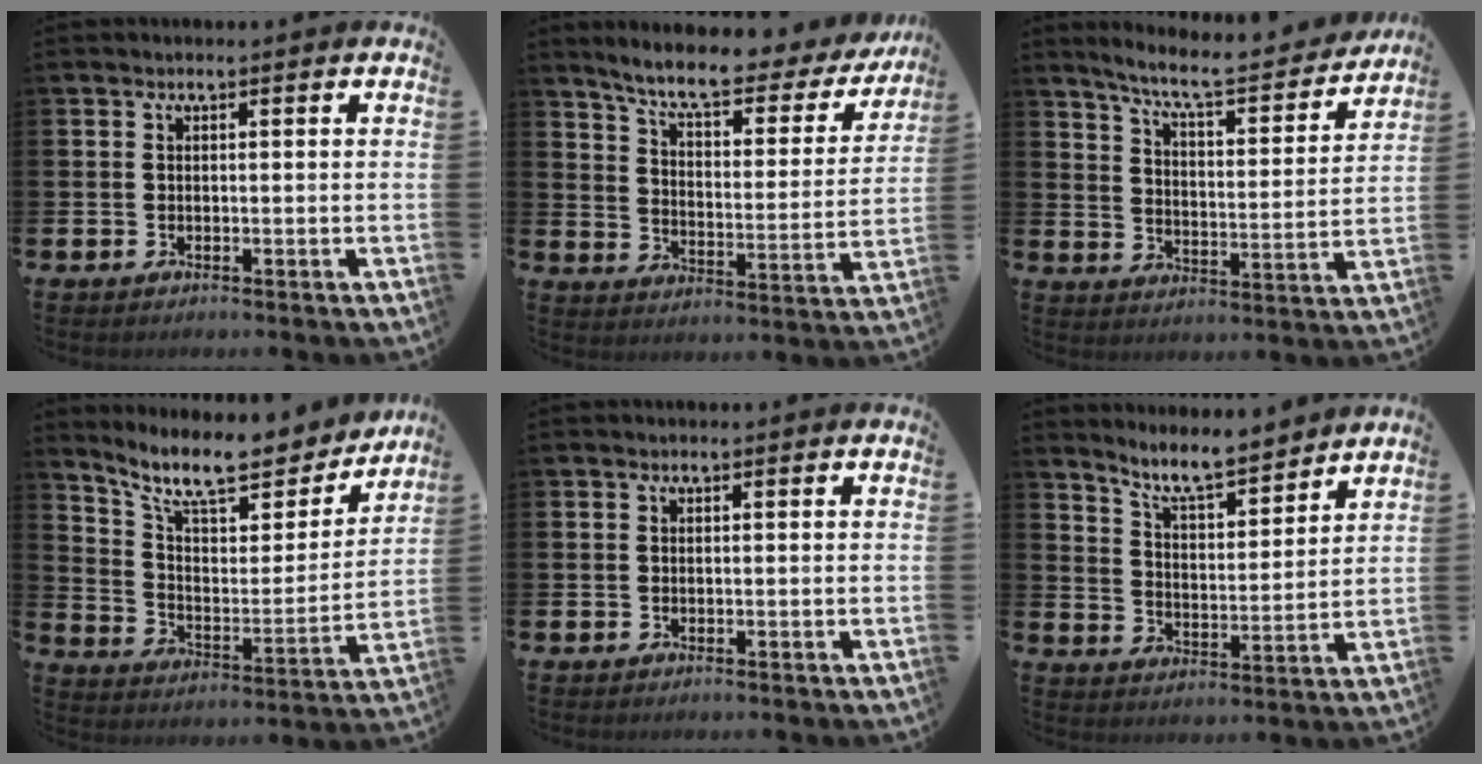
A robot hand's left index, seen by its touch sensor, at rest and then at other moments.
{"total": 8.0, "force": [6.9, 1.6, 3.8], "torque": [-0.101, -0.046, 0.113]}
{"total": 8.1, "force": [7.3, 1.0, 3.3], "torque": [-0.088, -0.048, 0.123]}
{"total": 10.8, "force": [9.4, 3.0, 4.5], "torque": [-0.118, -0.063, 0.161]}
{"total": 0.0}
{"total": 7.4, "force": [7.0, 1.1, 2.3], "torque": [-0.070, -0.046, 0.123]}